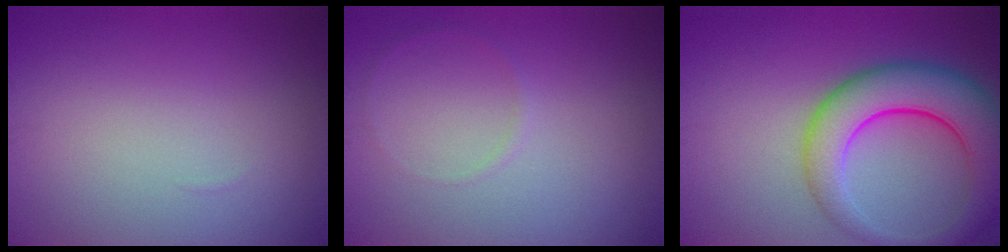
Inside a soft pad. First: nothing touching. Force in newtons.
{"total": 0.6, "press": 0.6, "slide": 0.1}
{"total": 7.6, "press": 7.6, "slide": 0.4}